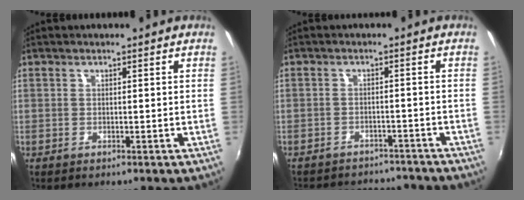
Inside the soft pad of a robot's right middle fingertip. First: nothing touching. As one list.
[{"total": 13.2, "force": [-11.6, 4.8, 4.1], "torque": [-0.097, 0.017, -0.152]}]